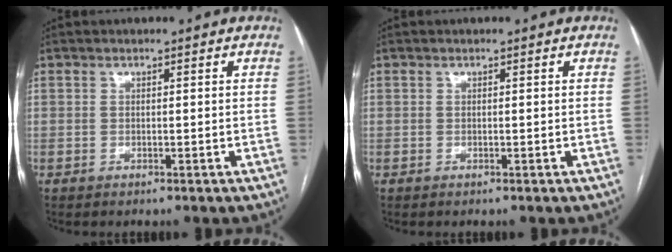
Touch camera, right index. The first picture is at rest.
{"total": 0.0}